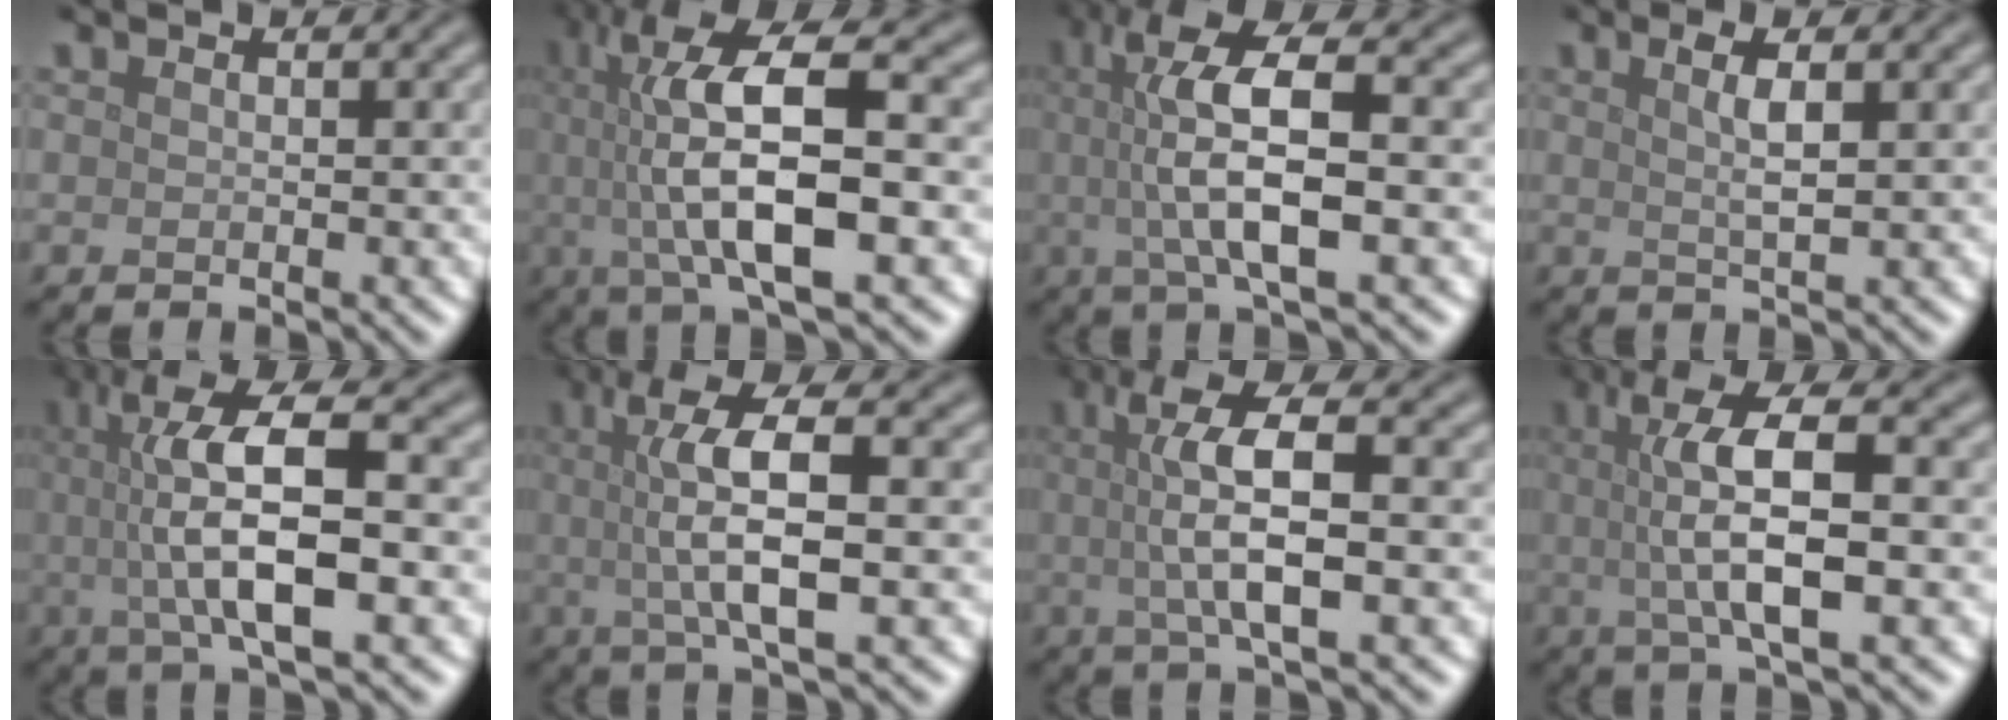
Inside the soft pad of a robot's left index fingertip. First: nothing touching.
{"total": 11.8, "force": [0.7, 3.6, 11.3], "torque": [-0.194, 0.014, 0.012]}
{"total": 9.8, "force": [0.7, 3.0, 9.3], "torque": [-0.153, 0.017, 0.006]}
{"total": 2.7, "force": [0.8, 0.6, 2.5], "torque": [-0.041, 0.003, 0.013]}
{"total": 10.8, "force": [0.6, 3.3, 10.2], "torque": [-0.168, 0.017, 0.007]}
{"total": 7.9, "force": [0.6, 2.2, 7.6], "torque": [-0.128, 0.007, 0.009]}
{"total": 7.9, "force": [0.6, 2.3, 7.5], "torque": [-0.124, 0.011, 0.005]}
{"total": 8.7, "force": [0.5, 2.6, 8.3], "torque": [-0.137, 0.009, 0.006]}